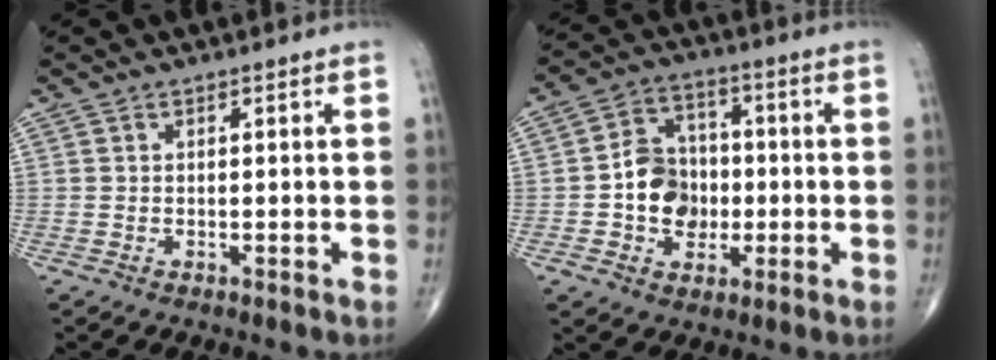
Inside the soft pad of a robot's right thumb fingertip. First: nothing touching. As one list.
[{"total": 10.3, "force": [-1.3, 8.3, 6.0], "torque": [-0.066, 0.024, -0.028]}]